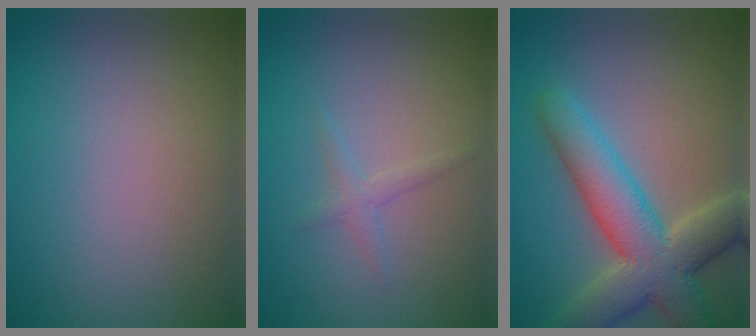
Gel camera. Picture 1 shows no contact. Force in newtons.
{"total": 1.2, "press": 1.2, "slide": 0.1}
{"total": 8.2, "press": 8.2, "slide": 0.6}